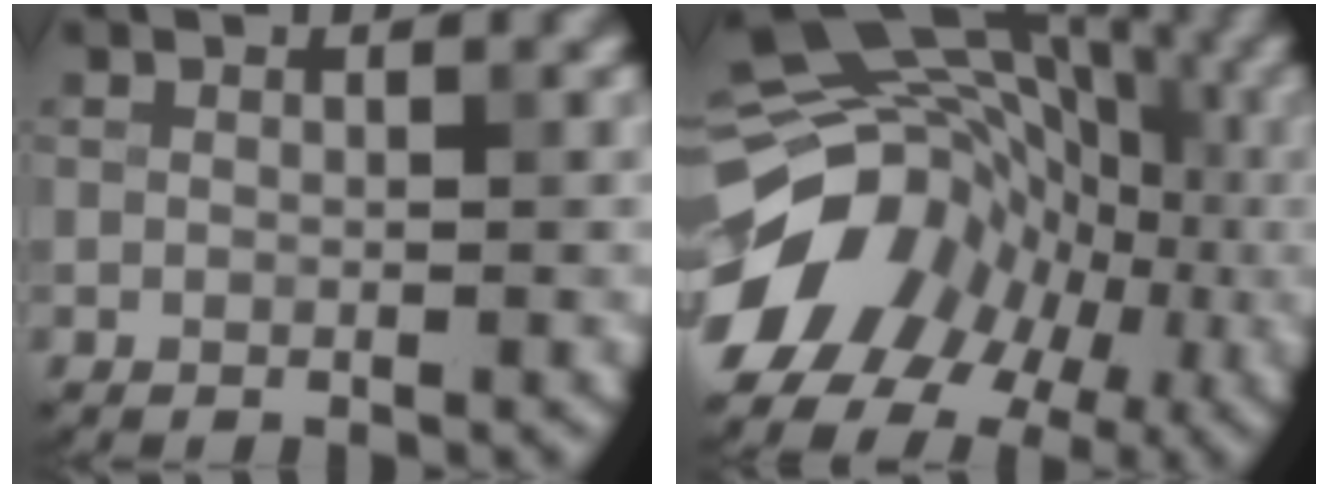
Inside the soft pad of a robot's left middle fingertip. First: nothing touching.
{"total": 13.0, "force": [-4.2, 10.2, 6.9], "torque": [-0.115, 0.000, -0.069]}